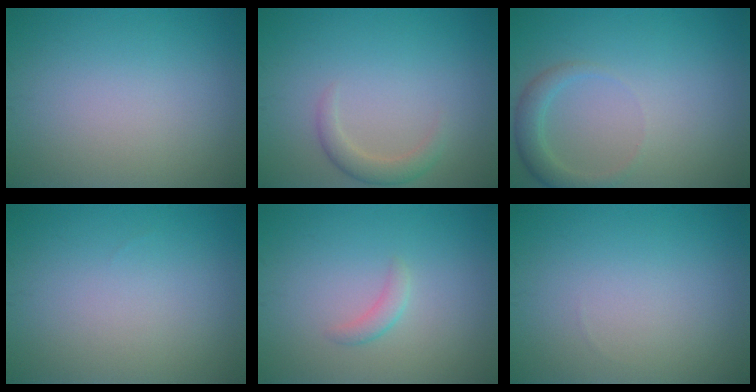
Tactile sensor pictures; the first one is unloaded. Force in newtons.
{"total": 1.9, "press": 1.9, "slide": 0.1}
{"total": 2.2, "press": 2.2, "slide": 0.2}
{"total": 0.0}
{"total": 1.2, "press": 1.2, "slide": 0.1}
{"total": 0.0}